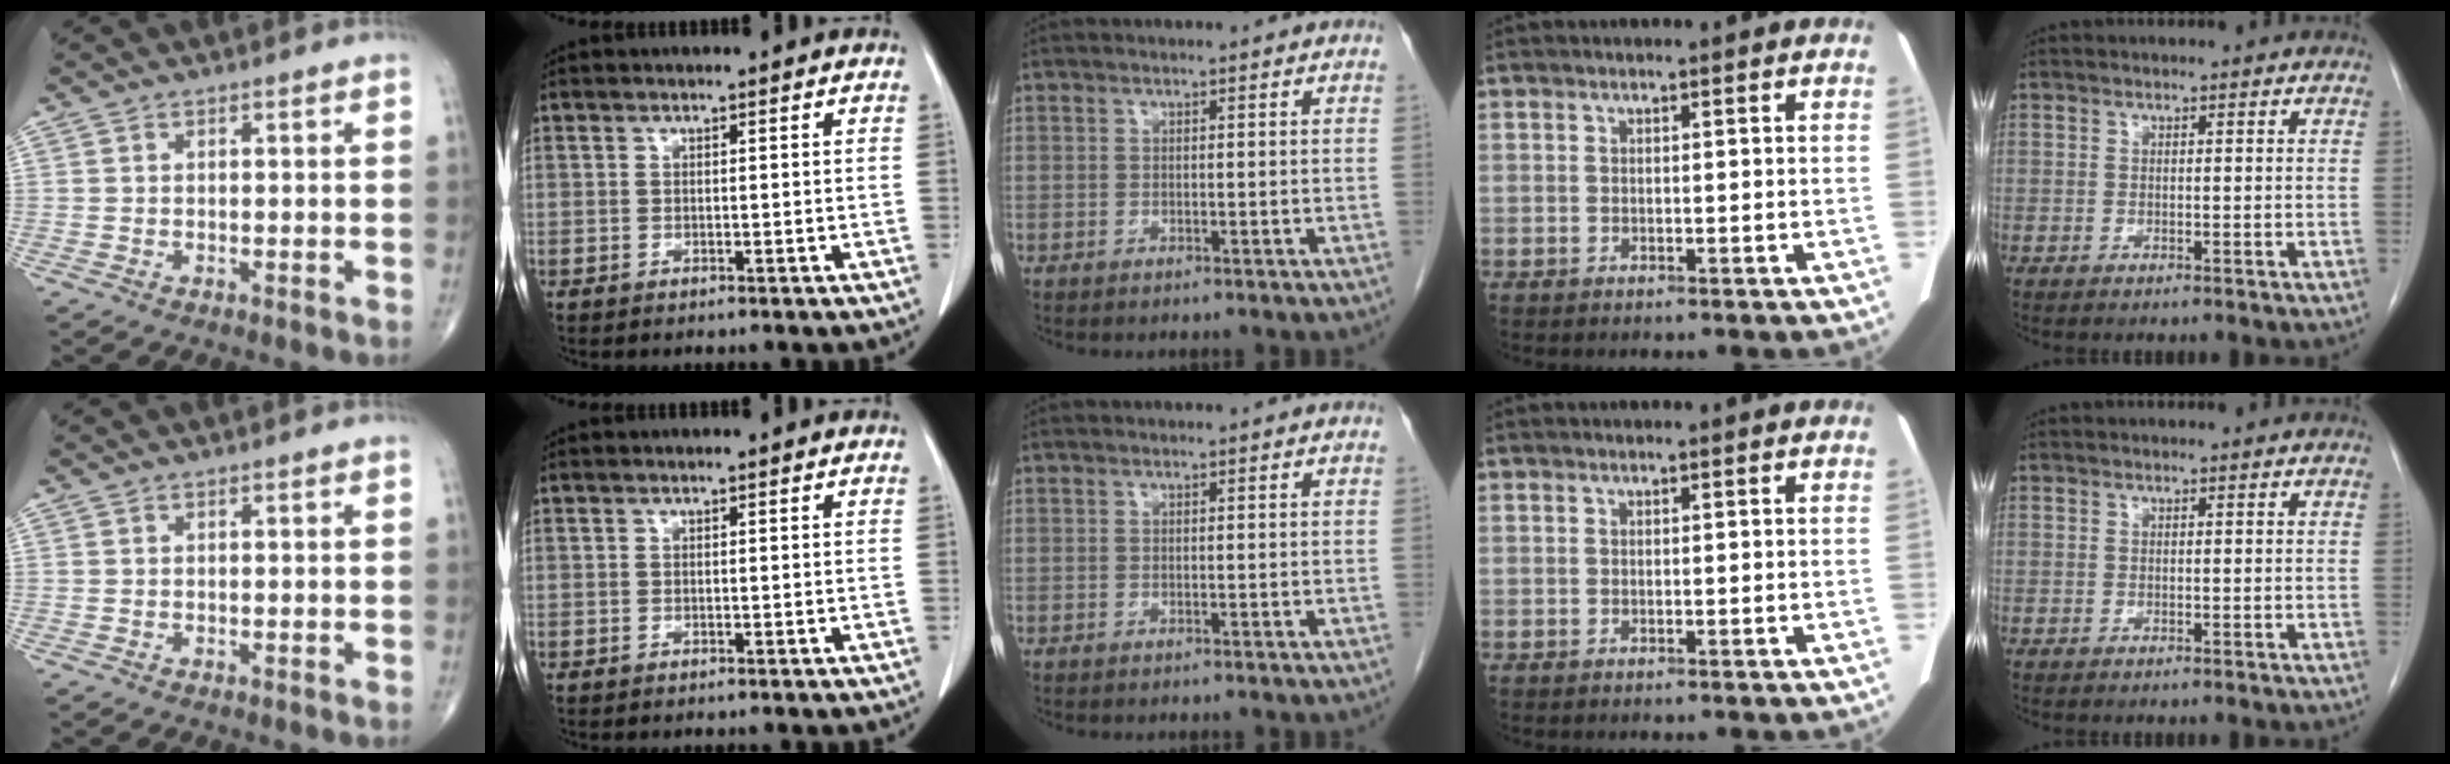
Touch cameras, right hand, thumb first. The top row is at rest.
{}